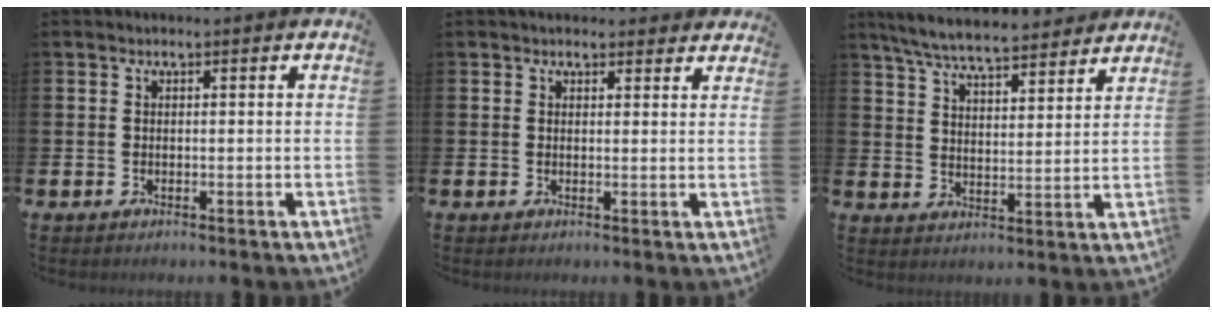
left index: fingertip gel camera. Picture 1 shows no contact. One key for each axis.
{"total": 2.1, "fx": 1.9, "fy": 0.7, "fz": 0.1, "tx": 0.003, "ty": -0.005, "tz": 0.035}
{"total": 6.9, "fx": 6.6, "fy": 0.8, "fz": 1.9, "tx": -0.068, "ty": -0.036, "tz": 0.118}